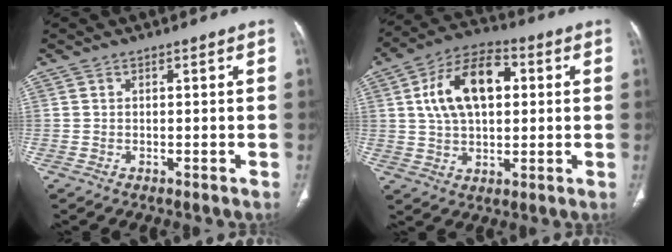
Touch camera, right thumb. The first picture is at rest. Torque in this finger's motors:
{"motor_torque": [0.20, 0.25, 0.27, -0.18, 0.30]}